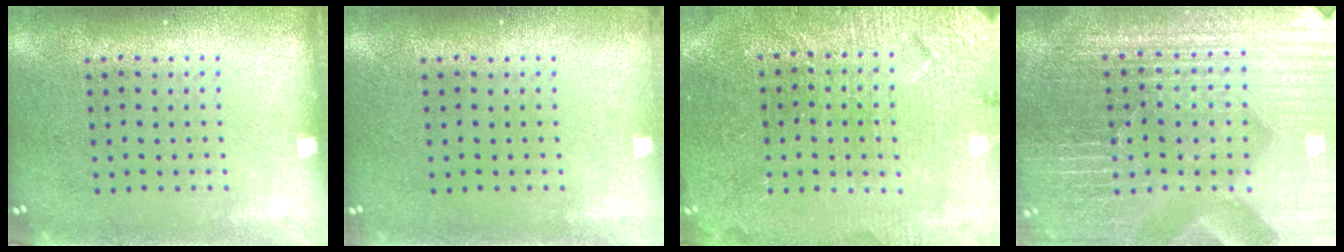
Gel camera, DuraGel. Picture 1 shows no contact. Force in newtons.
{"total": 0.8, "press": 0.7, "slide": 0.4}
{"total": 3.7, "press": 3.6, "slide": 1.0}
{"total": 6.3, "press": 5.6, "slide": 2.8}